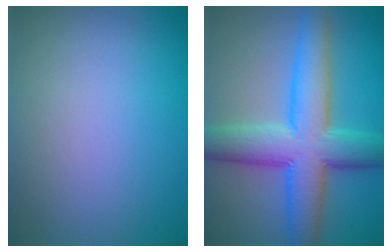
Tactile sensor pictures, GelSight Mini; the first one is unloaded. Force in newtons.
{"total": 9.4, "press": 9.4, "slide": 0.2}